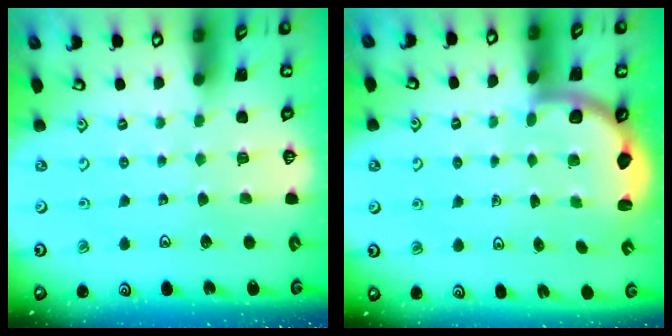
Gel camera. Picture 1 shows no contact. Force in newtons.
{"total": 3.1, "press": 2.7, "slide": 1.5}